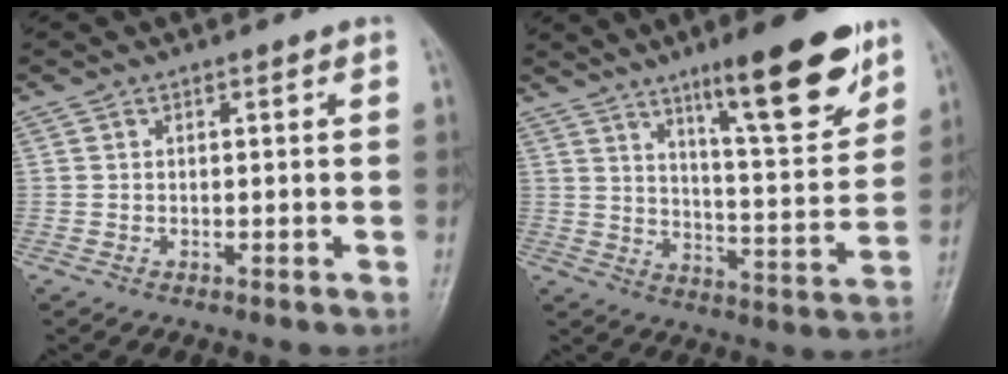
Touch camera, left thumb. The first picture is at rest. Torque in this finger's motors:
{"motor_torque": [0.71, 0.45, 1.57, -1.20, 0.22]}